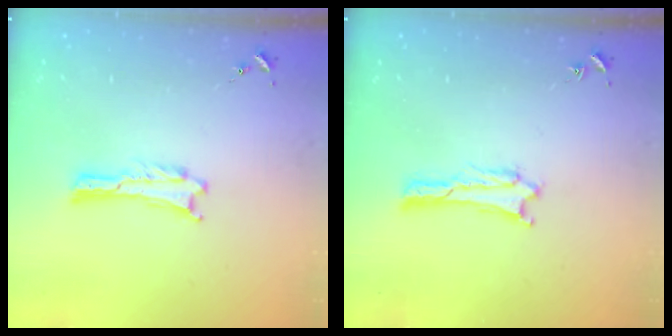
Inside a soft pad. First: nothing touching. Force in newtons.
{"total": 1.9, "press": 1.9, "slide": 0.1}